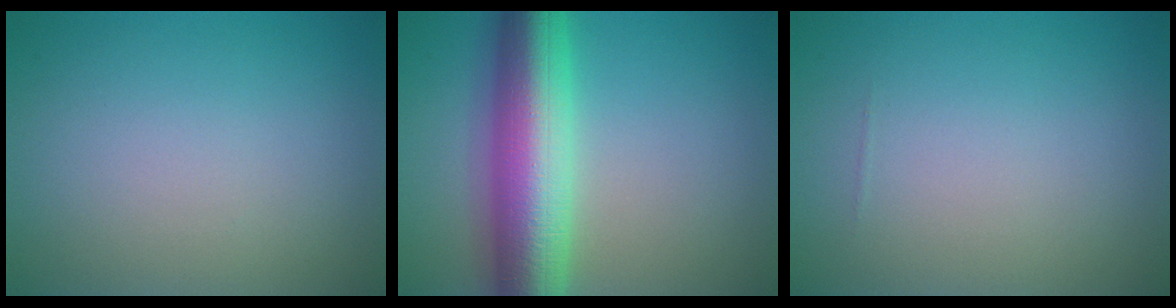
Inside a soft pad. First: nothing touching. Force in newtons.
{"total": 10.7, "press": 10.7, "slide": 0.0}
{"total": 0.0}